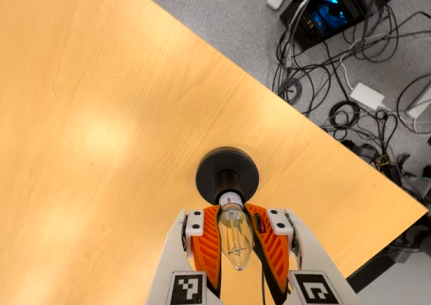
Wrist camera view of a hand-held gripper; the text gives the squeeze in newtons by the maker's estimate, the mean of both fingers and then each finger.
{"total": 22.8, "left": 25.4, "right": 20.1}